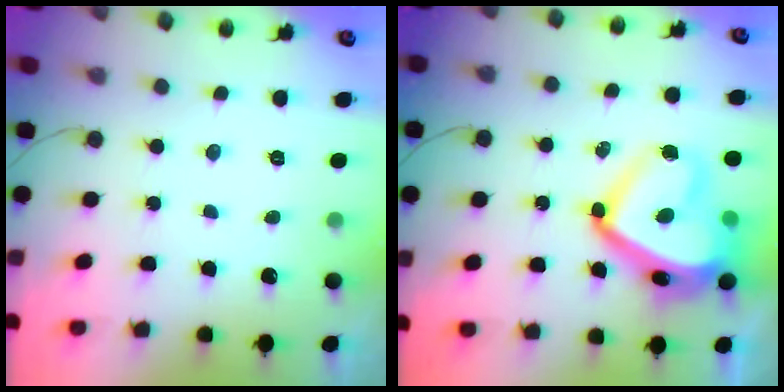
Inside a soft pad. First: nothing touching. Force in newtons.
{"total": 21.4, "press": 21.4, "slide": 1.5}